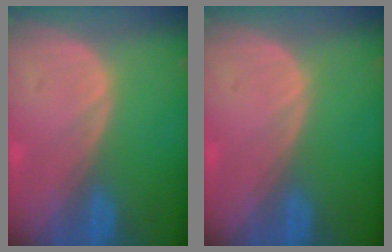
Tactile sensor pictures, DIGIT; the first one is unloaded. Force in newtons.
{"total": 0.0}